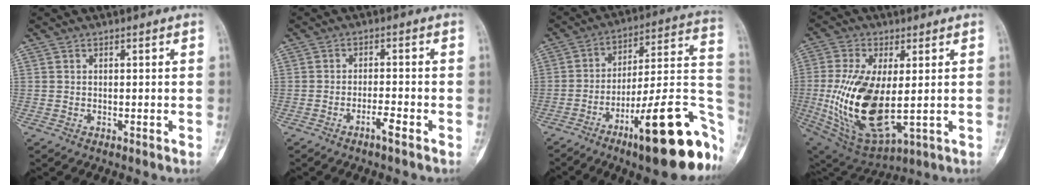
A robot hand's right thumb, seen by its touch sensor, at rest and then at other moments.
{"total": 2.8, "force": [-1.9, 0.2, 2.1], "torque": [-0.043, 0.010, -0.036]}
{"total": 24.8, "force": [-11.2, 6.1, 21.3], "torque": [-0.234, 0.070, -0.161]}
{"total": 19.1, "force": [-0.7, 8.9, 16.9], "torque": [-0.339, -0.017, 0.013]}